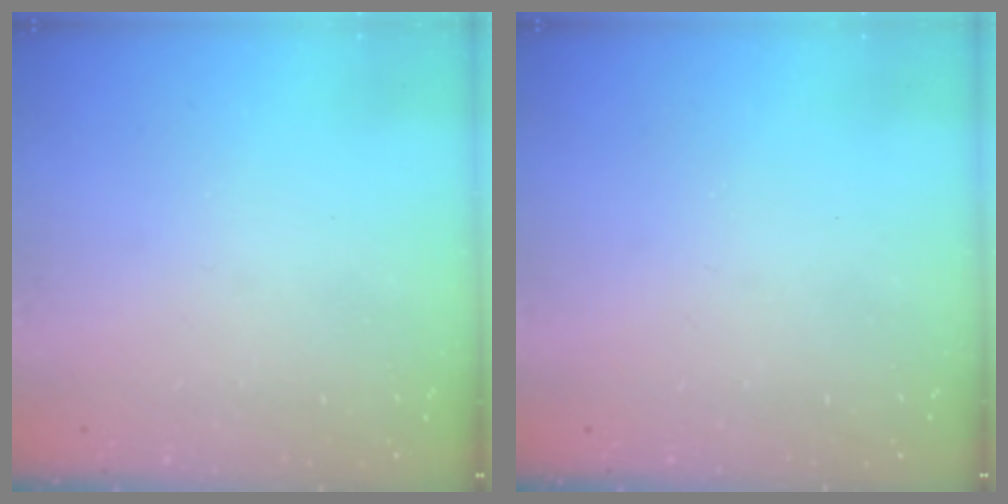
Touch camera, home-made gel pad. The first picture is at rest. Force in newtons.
{"total": 0.0}